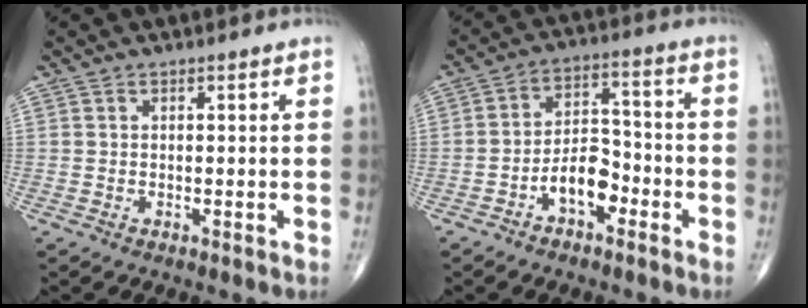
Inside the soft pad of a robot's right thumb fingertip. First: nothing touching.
{"total": 8.1, "force": [-3.9, 4.6, 5.4], "torque": [-0.070, 0.040, -0.073]}